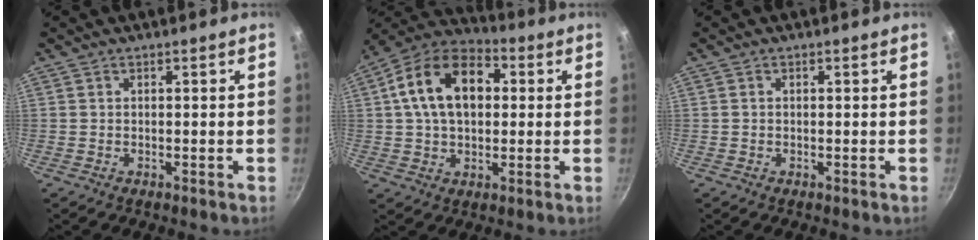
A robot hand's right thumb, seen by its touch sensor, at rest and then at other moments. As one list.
[{"total": 16.5, "force": [3.1, 10.9, 12.0], "torque": [-0.176, 0.025, 0.034]}, {"total": 0.0}]